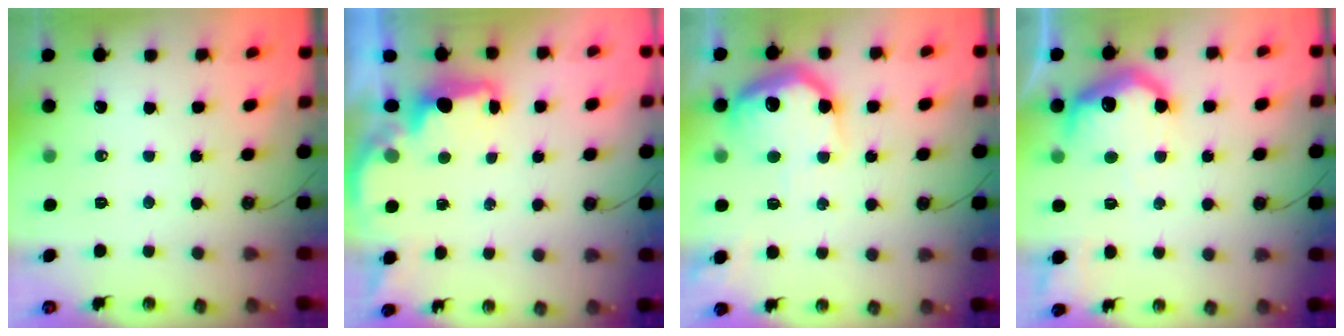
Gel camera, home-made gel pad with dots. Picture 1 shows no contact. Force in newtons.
{"total": 1.9, "press": 1.8, "slide": 0.7}
{"total": 18.7, "press": 18.6, "slide": 1.5}
{"total": 13.9, "press": 13.9, "slide": 1.2}